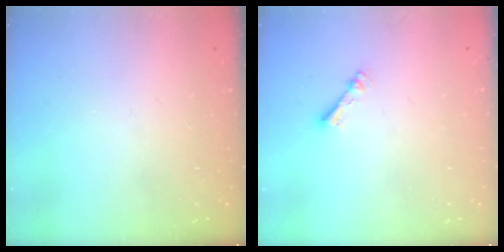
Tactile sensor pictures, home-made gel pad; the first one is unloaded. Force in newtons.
{"total": 2.4, "press": 2.4, "slide": 0.4}